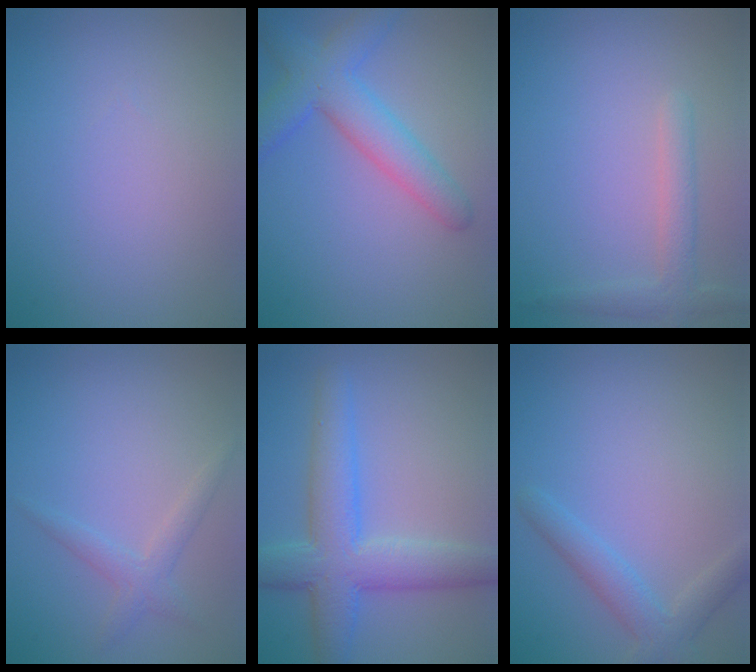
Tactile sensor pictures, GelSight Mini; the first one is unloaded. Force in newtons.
{"total": 5.3, "press": 5.3, "slide": 0.1}
{"total": 2.3, "press": 2.3, "slide": 0.2}
{"total": 1.8, "press": 1.8, "slide": 0.1}
{"total": 6.4, "press": 6.4, "slide": 0.1}
{"total": 2.8, "press": 2.8, "slide": 0.0}